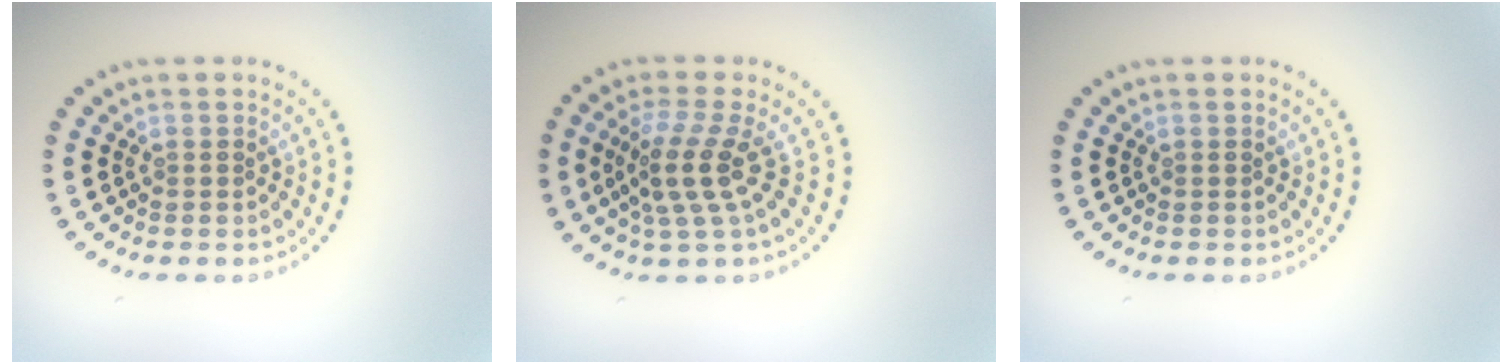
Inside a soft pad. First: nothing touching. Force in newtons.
{"total": 3.7, "press": 2.7, "slide": 2.6}
{"total": 0.0}